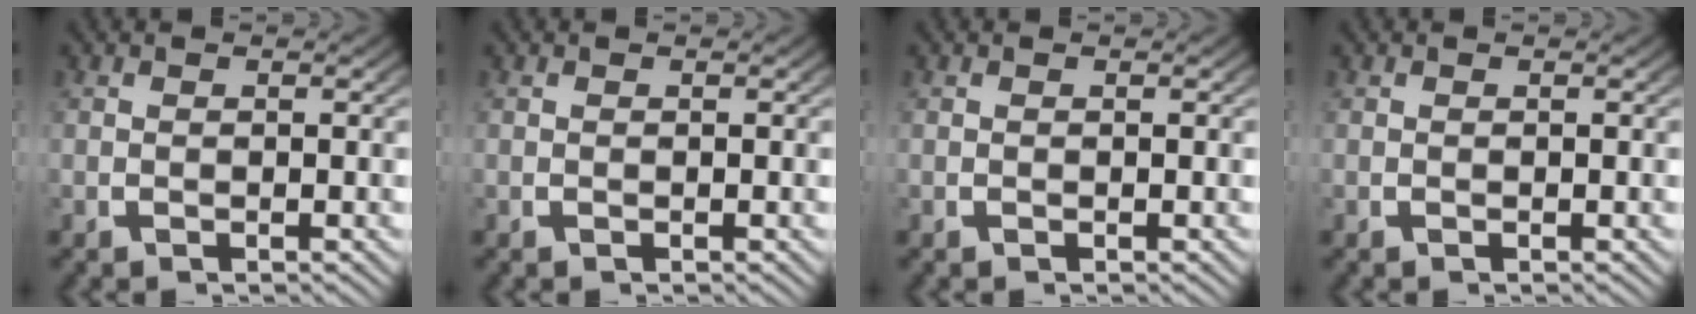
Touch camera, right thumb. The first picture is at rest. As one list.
[{"total": 0.0}, {"total": 0.0}, {"total": 0.0}]